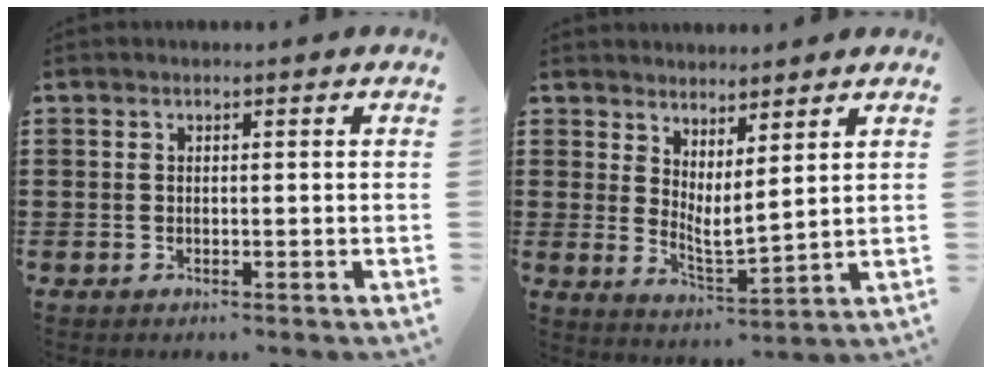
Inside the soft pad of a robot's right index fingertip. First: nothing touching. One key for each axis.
{"total": 3.3, "fx": 2.9, "fy": 0.2, "fz": 1.5, "tx": -0.043, "ty": -0.021, "tz": 0.052}